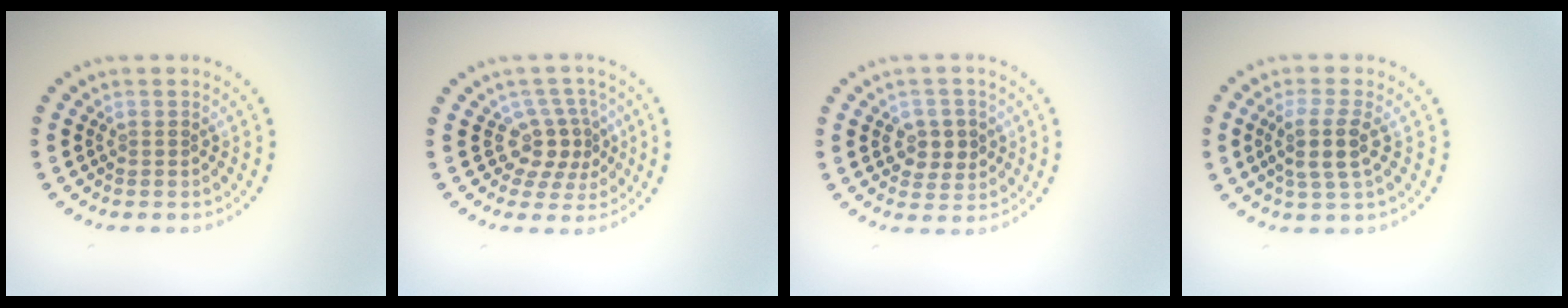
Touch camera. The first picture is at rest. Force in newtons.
{"total": 3.1, "press": 2.4, "slide": 2.0}
{"total": 2.8, "press": 2.8, "slide": 0.5}
{"total": 3.0, "press": 2.5, "slide": 1.6}